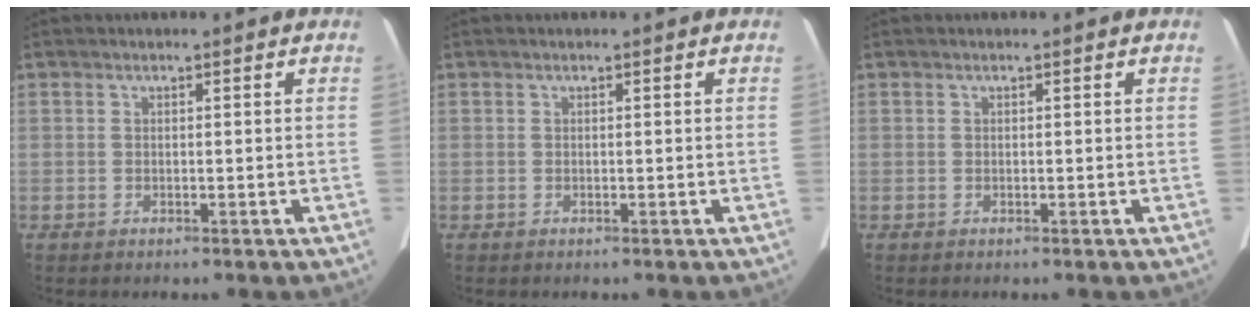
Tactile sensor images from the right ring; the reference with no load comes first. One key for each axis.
{"total": 0.0}
{"total": 0.0}